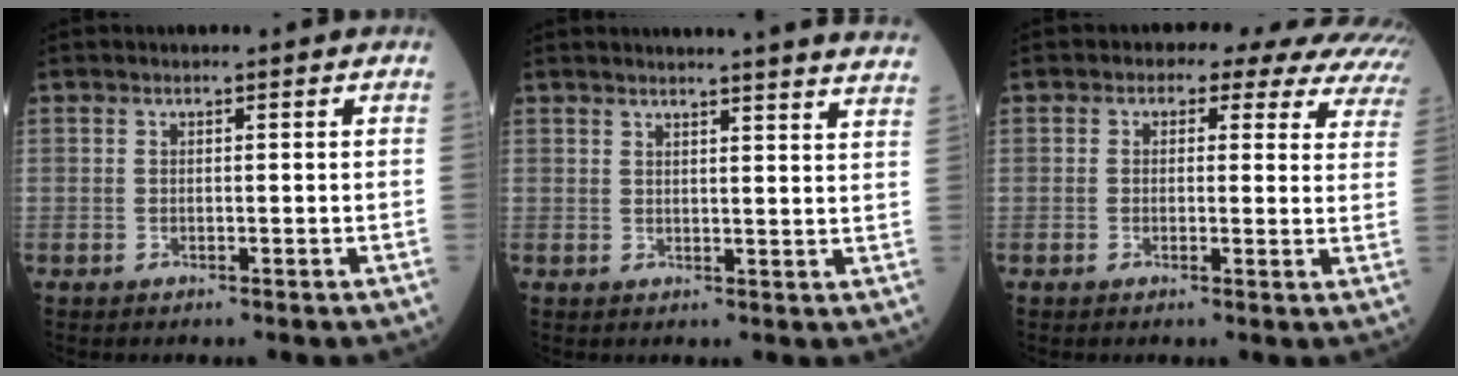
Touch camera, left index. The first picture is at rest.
{"total": 14.8, "force": [14.1, -0.8, 4.1], "torque": [-0.050, -0.065, 0.143]}
{"total": 14.1, "force": [11.6, 5.8, 5.6], "torque": [-0.053, 0.013, 0.104]}